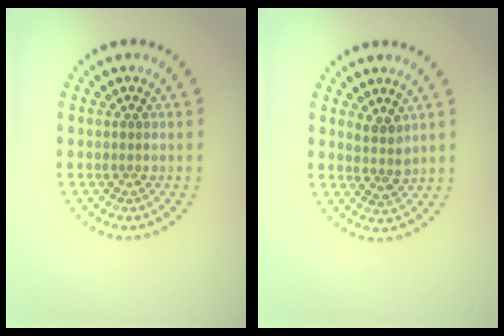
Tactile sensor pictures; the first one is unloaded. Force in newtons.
{"total": 1.8, "press": 1.5, "slide": 1.0}